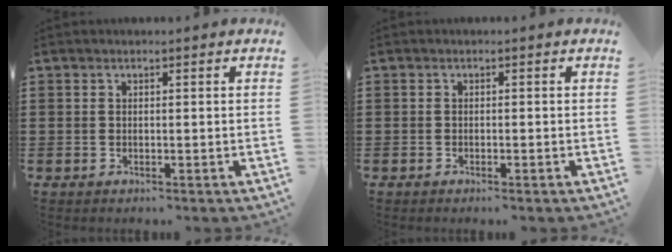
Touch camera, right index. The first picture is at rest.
{"total": 0.6, "force": [-0.5, 0.0, 0.2], "torque": [-0.005, -0.002, -0.011]}